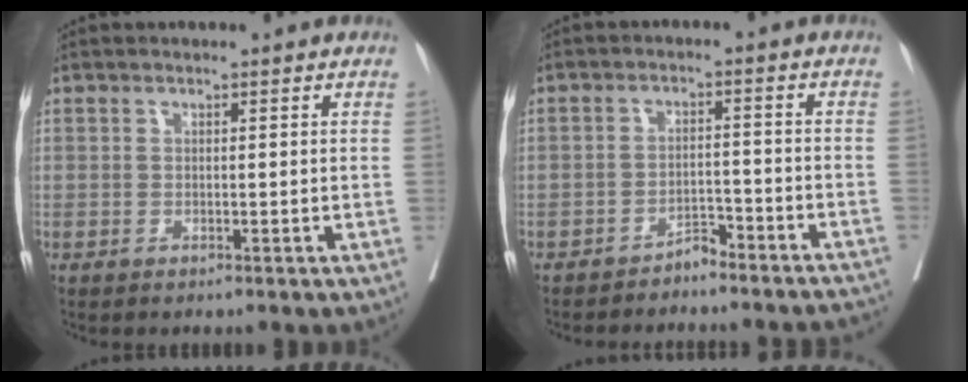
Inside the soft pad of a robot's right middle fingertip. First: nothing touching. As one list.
[{"total": 6.6, "force": [-6.2, 1.6, 1.6], "torque": [-0.001, 0.011, -0.086]}]